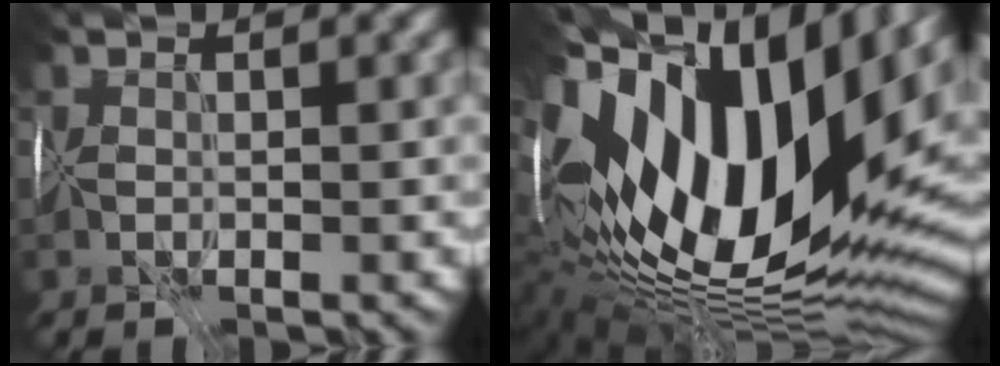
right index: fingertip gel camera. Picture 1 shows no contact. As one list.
[{"total": 19.0, "force": [3.8, 9.2, 16.2], "torque": [-0.311, 0.006, 0.065]}]